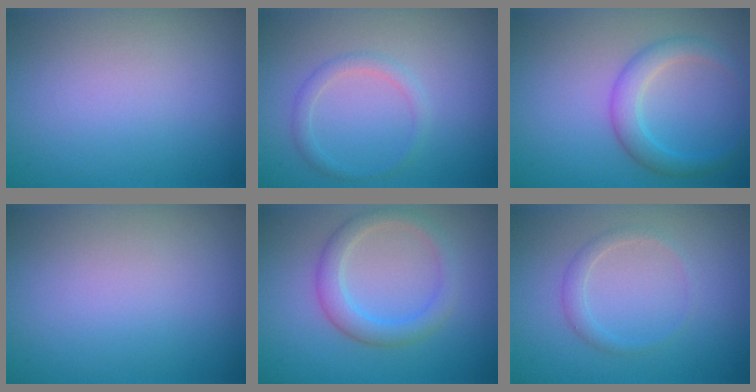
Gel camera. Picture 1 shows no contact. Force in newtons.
{"total": 1.5, "press": 1.5, "slide": 0.0}
{"total": 2.9, "press": 2.9, "slide": 0.1}
{"total": 0.0}
{"total": 3.0, "press": 3.0, "slide": 0.2}
{"total": 1.4, "press": 1.4, "slide": 0.1}